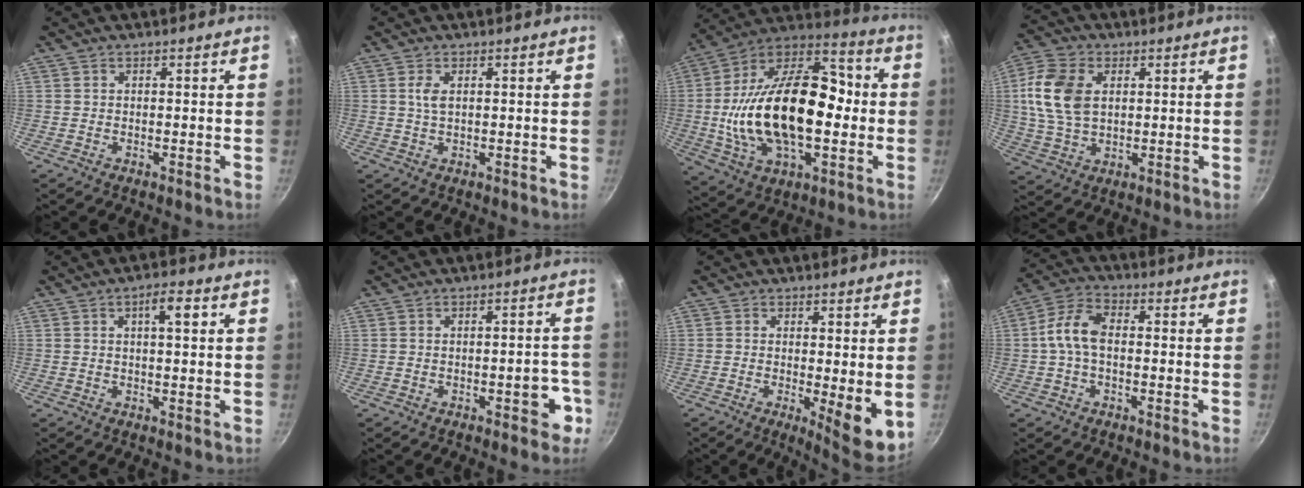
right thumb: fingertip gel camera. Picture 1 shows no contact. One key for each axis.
{"total": 2.3, "fx": 0.6, "fy": 1.0, "fz": 1.9, "tx": -0.040, "ty": -0.002, "tz": 0.013}
{"total": 29.1, "fx": -1.7, "fy": 16.6, "fz": 23.8, "tx": -0.411, "ty": 0.041, "tz": -0.034}
{"total": 12.2, "fx": 2.3, "fy": 8.0, "fz": 8.9, "tx": -0.165, "ty": 0.000, "tz": 0.040}
{"total": 4.6, "fx": 1.5, "fy": 1.4, "fz": 4.1, "tx": -0.058, "ty": 0.003, "tz": 0.020}
{"total": 5.7, "fx": -2.4, "fy": 2.4, "fz": 4.5, "tx": -0.034, "ty": 0.023, "tz": -0.029}
{"total": 7.7, "fx": -0.4, "fy": 1.9, "fz": 7.4, "tx": -0.099, "ty": -0.021, "tz": -0.001}
{"total": 7.9, "fx": -0.3, "fy": 4.4, "fz": 6.5, "tx": -0.129, "ty": 0.032, "tz": -0.017}